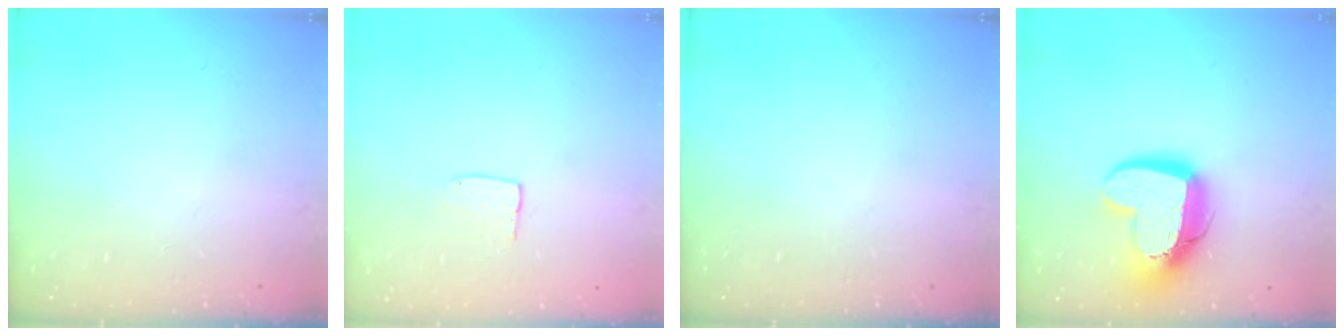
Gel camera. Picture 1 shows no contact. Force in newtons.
{"total": 5.6, "press": 5.6, "slide": 0.2}
{"total": 0.0}
{"total": 17.2, "press": 17.2, "slide": 1.5}